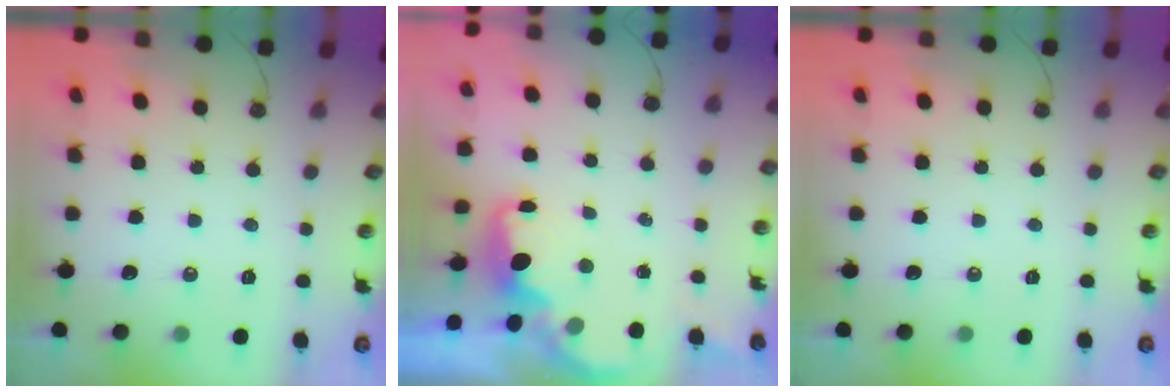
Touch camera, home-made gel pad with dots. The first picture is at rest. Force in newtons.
{"total": 1.5, "press": 1.3, "slide": 0.7}
{"total": 0.0}